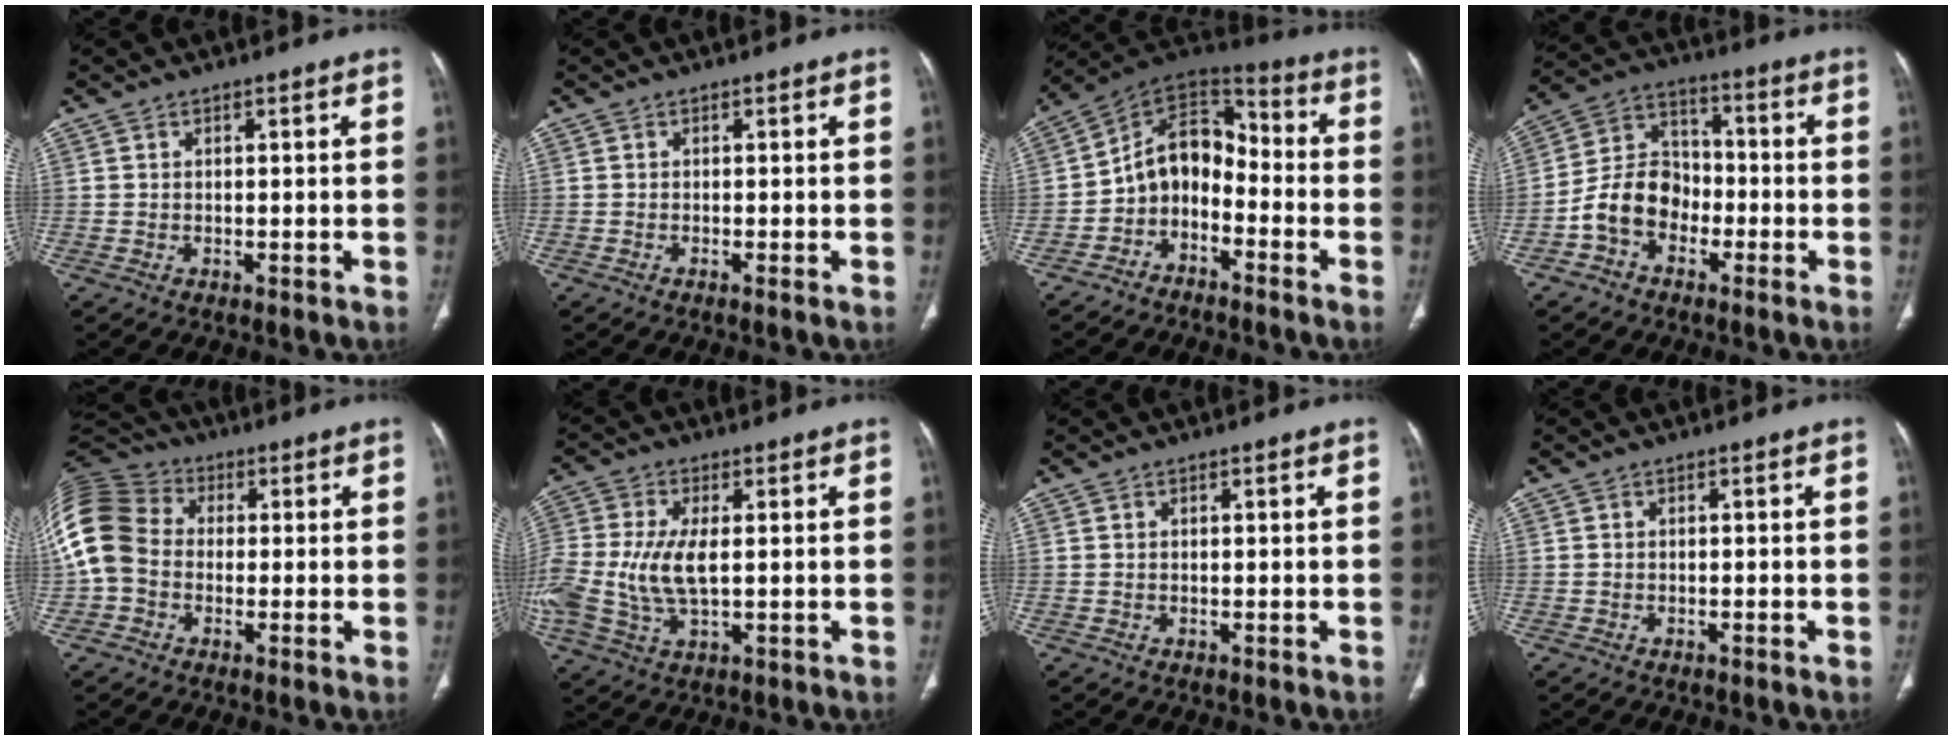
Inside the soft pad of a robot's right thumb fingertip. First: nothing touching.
{"total": 0.0}
{"total": 10.8, "force": [-4.1, 7.9, 6.2], "torque": [-0.074, 0.086, -0.088]}
{"total": 10.3, "force": [-3.8, 8.1, 5.2], "torque": [-0.077, 0.045, -0.079]}
{"total": 15.7, "force": [-0.4, 13.0, 8.8], "torque": [-0.205, 0.039, -0.019]}
{"total": 13.5, "force": [-0.3, 6.8, 11.7], "torque": [-0.287, -0.004, 0.000]}
{"total": 0.0}
{"total": 0.0}